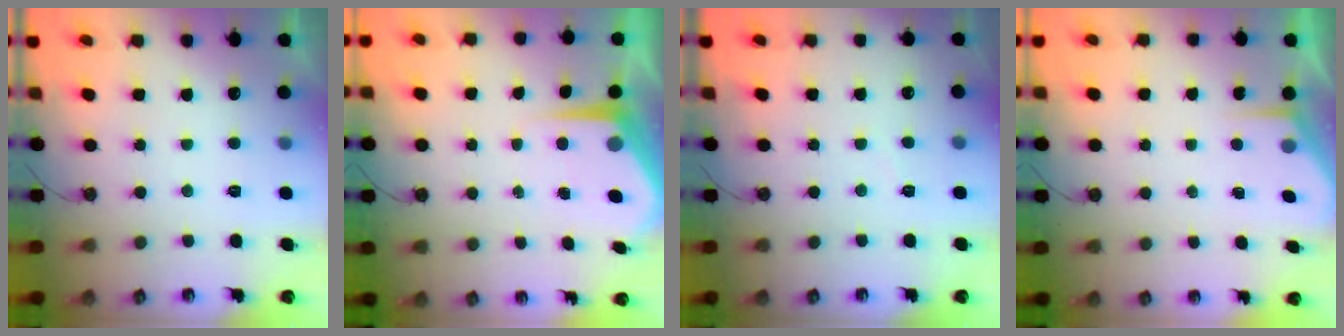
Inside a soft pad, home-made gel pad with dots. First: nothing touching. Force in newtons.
{"total": 6.6, "press": 6.6, "slide": 0.5}
{"total": 2.8, "press": 2.8, "slide": 0.4}
{"total": 2.1, "press": 2.1, "slide": 0.2}